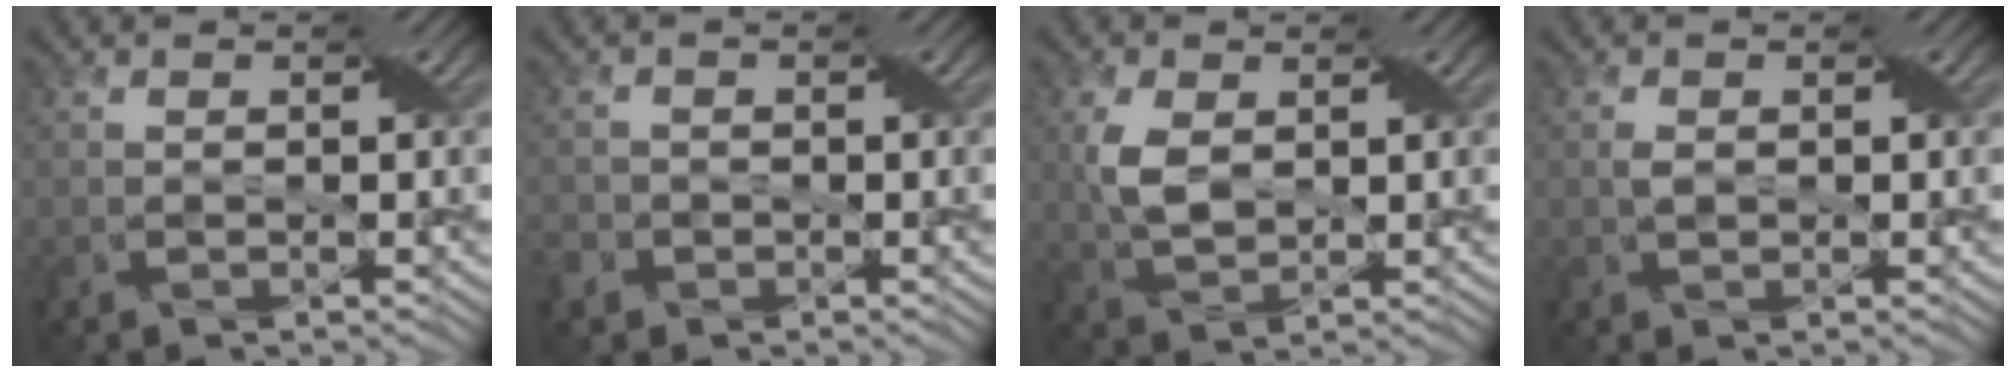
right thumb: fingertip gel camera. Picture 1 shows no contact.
{"total": 1.9, "force": [-1.2, 1.5, 0.2], "torque": [-0.010, -0.006, -0.027]}
{"total": 4.1, "force": [0.9, 2.5, 3.2], "torque": [-0.078, 0.003, 0.020]}
{"total": 0.9, "force": [0.1, 0.6, 0.6], "torque": [-0.014, 0.001, 0.003]}